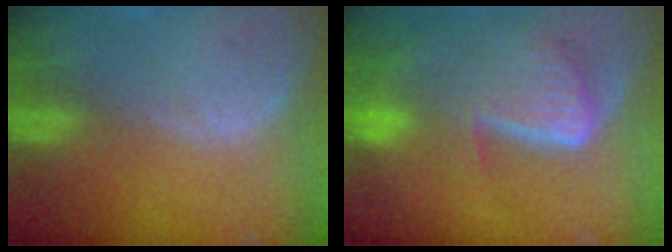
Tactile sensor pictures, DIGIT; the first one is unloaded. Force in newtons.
{"total": 9.3, "press": 8.1, "slide": 4.6}